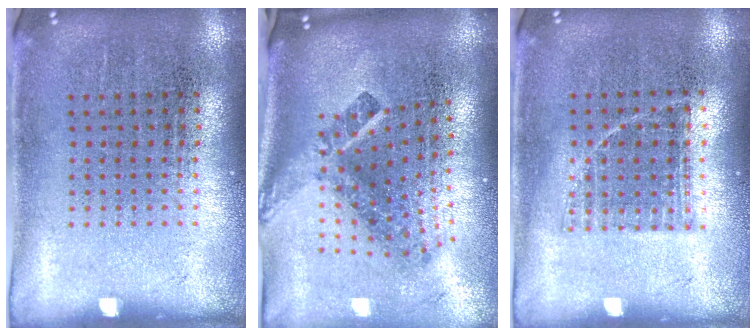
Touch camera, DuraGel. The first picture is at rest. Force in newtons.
{"total": 2.7, "press": 1.6, "slide": 2.1}
{"total": 0.8, "press": 0.7, "slide": 0.5}